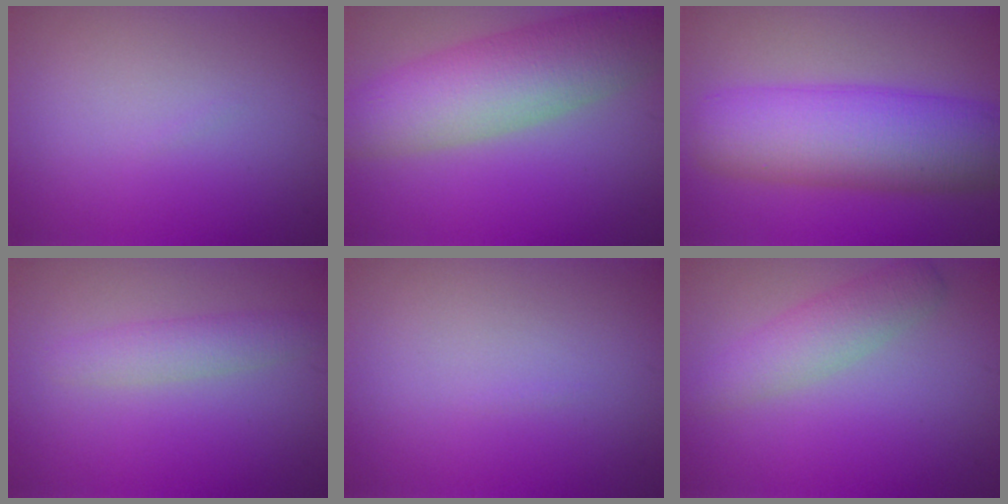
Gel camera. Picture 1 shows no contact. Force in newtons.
{"total": 8.5, "press": 8.4, "slide": 0.6}
{"total": 10.4, "press": 10.4, "slide": 0.3}
{"total": 2.5, "press": 2.5, "slide": 0.1}
{"total": 0.0}
{"total": 3.4, "press": 3.3, "slide": 0.3}